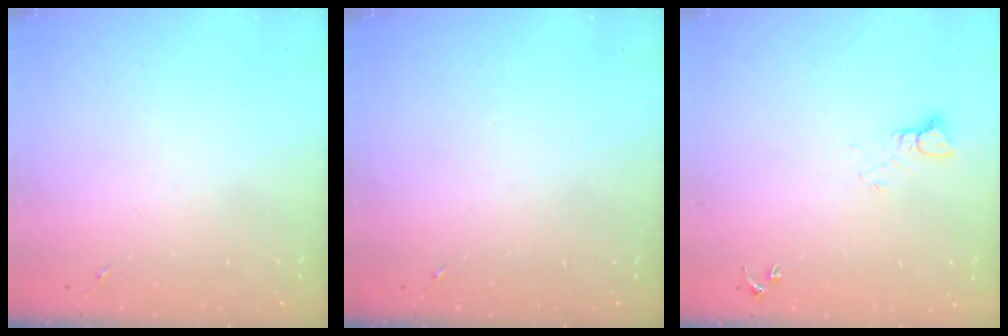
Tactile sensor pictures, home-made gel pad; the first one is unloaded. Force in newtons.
{"total": 0.0}
{"total": 4.5, "press": 4.5, "slide": 0.3}